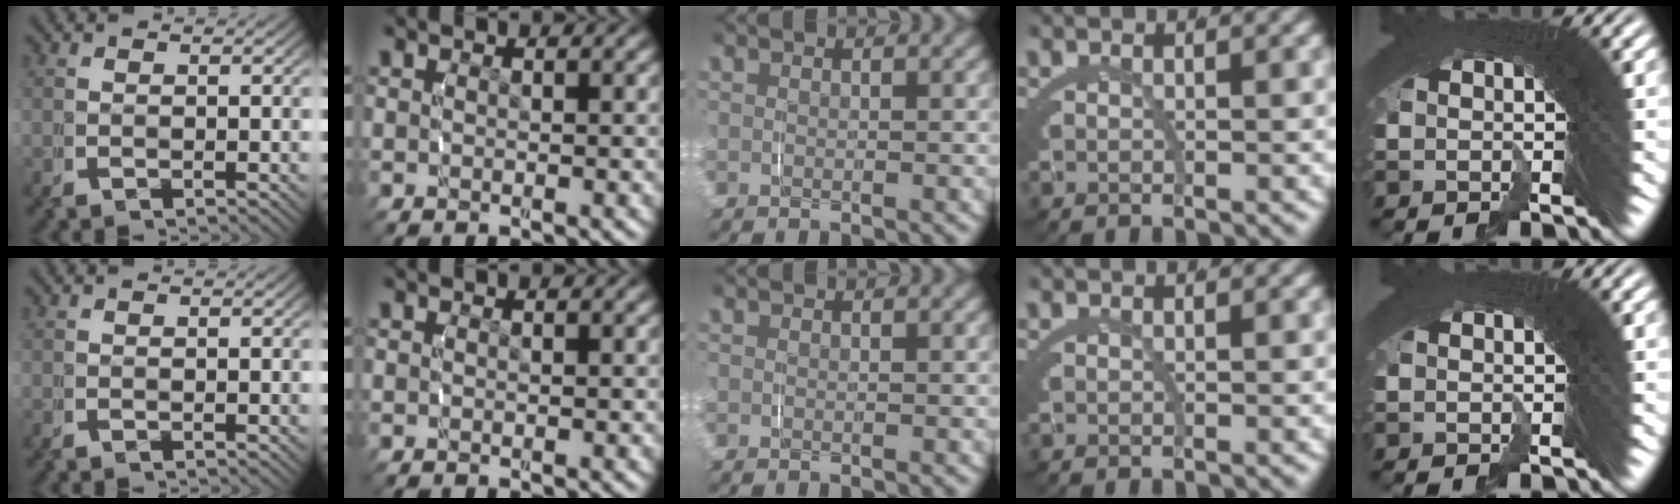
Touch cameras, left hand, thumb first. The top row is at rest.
{}